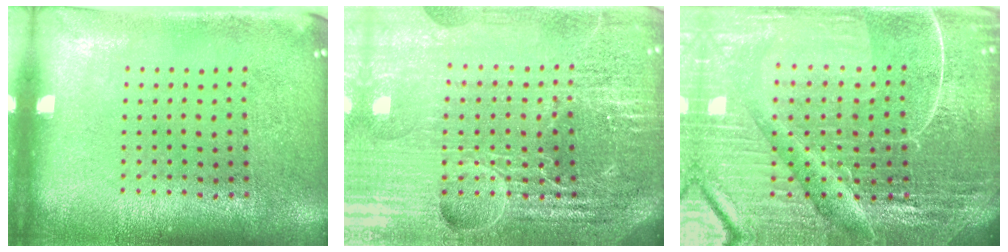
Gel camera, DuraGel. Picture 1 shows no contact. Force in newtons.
{"total": 6.3, "press": 5.5, "slide": 2.9}
{"total": 6.4, "press": 5.7, "slide": 2.9}